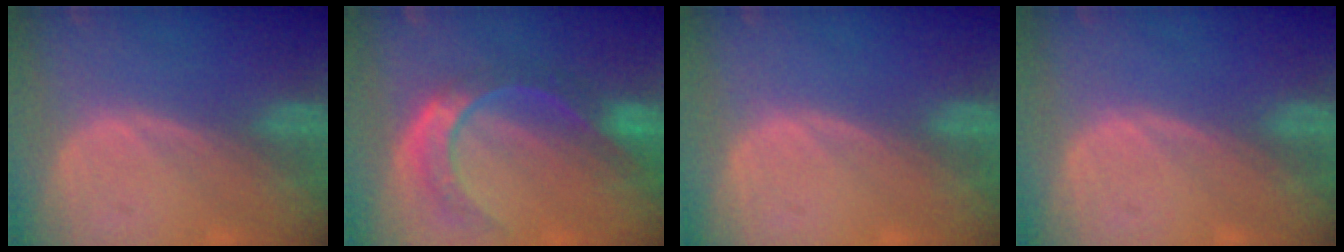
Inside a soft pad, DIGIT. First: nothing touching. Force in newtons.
{"total": 8.7, "press": 7.3, "slide": 4.7}
{"total": 0.0}
{"total": 0.0}